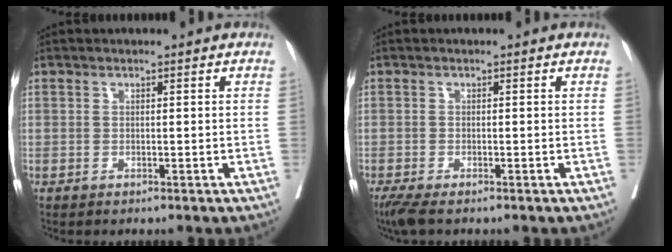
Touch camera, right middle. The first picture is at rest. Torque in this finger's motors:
{"motor_torque": [0.90, -0.88, 0.12, 0.06]}